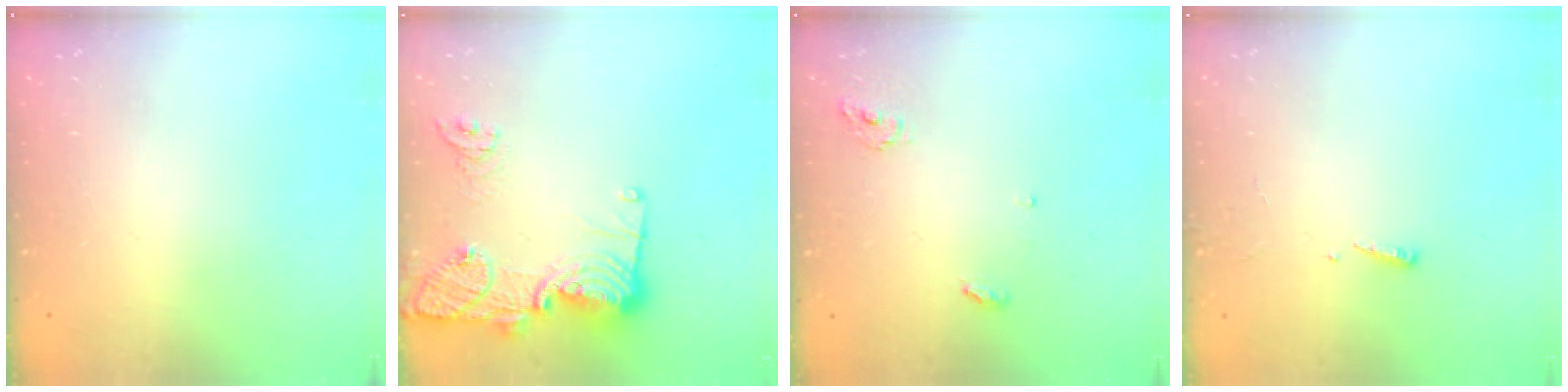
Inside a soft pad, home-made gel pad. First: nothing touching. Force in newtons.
{"total": 19.0, "press": 18.0, "slide": 5.9}
{"total": 3.5, "press": 3.5, "slide": 0.3}
{"total": 2.4, "press": 2.4, "slide": 0.2}